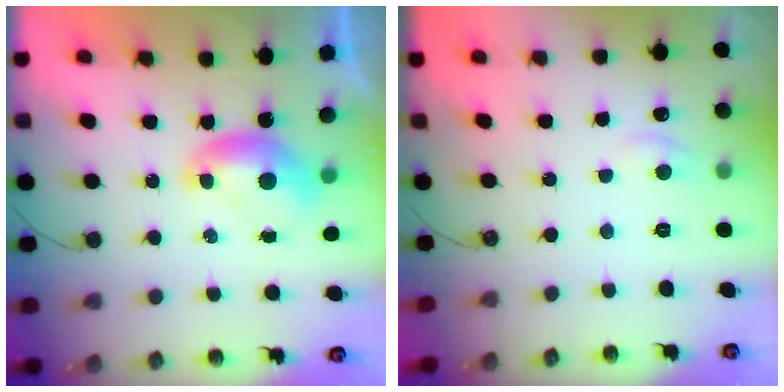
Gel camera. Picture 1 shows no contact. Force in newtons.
{"total": 1.0, "press": 0.4, "slide": 0.9}